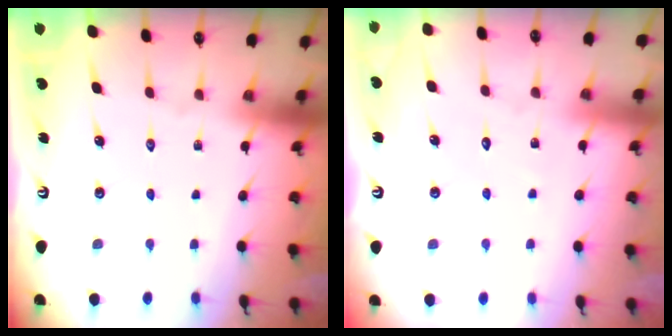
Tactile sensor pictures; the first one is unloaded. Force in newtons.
{"total": 2.9, "press": 2.9, "slide": 0.3}